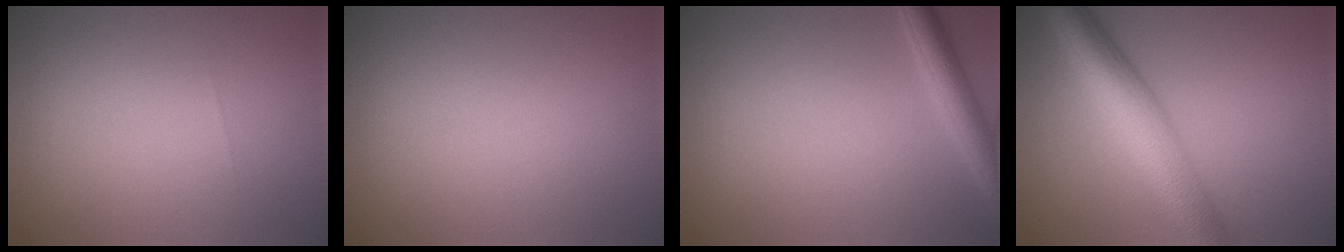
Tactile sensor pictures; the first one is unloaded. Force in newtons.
{"total": 0.0}
{"total": 3.0, "press": 3.0, "slide": 0.2}
{"total": 8.2, "press": 8.2, "slide": 0.3}